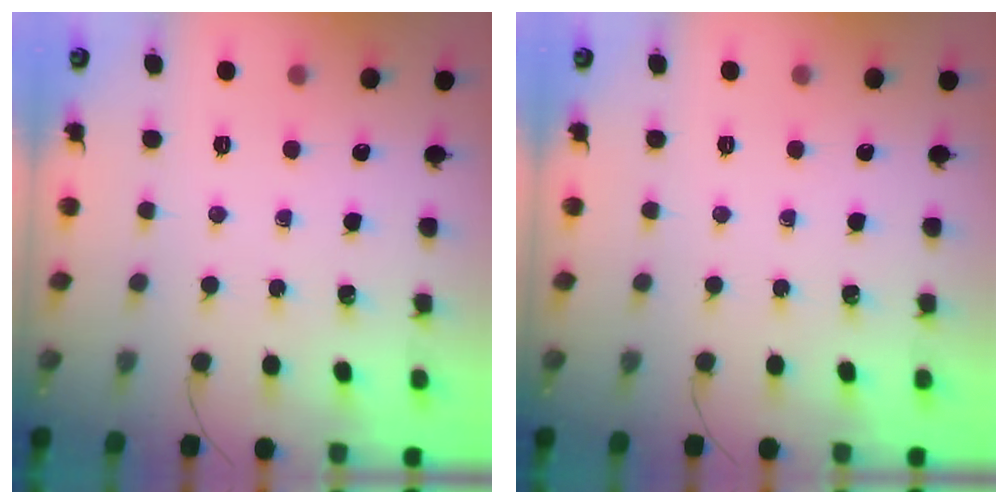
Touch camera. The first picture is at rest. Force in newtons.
{"total": 0.0}